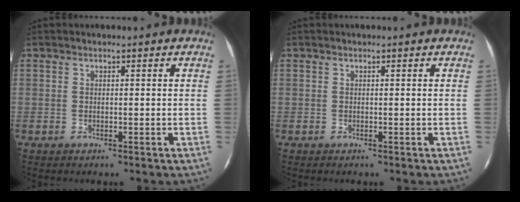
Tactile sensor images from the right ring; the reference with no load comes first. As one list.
[{"total": 0.0}]